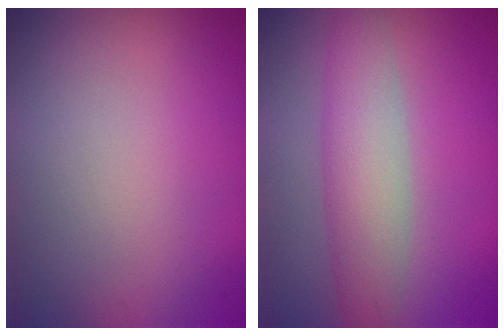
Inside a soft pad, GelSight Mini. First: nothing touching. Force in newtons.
{"total": 5.2, "press": 5.2, "slide": 0.1}